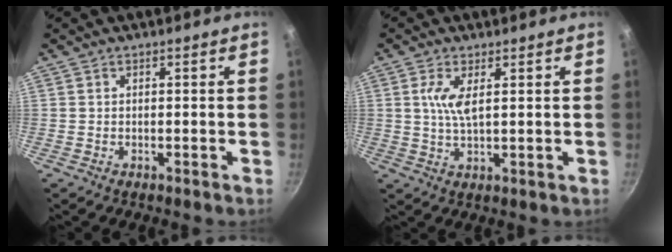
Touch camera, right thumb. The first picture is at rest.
{"total": 4.9, "force": [1.4, 1.4, 4.5], "torque": [-0.094, -0.008, 0.028]}